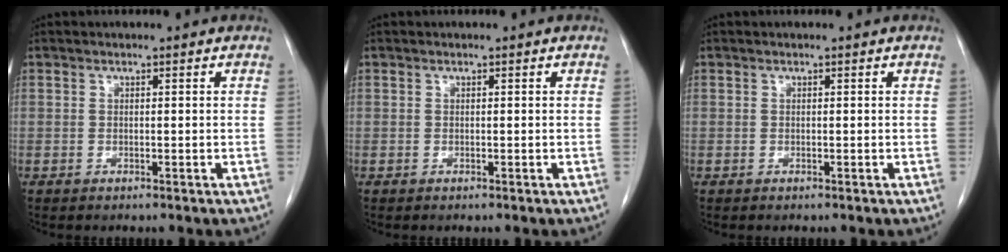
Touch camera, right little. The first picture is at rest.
{"total": 0.0}
{"total": 0.0}